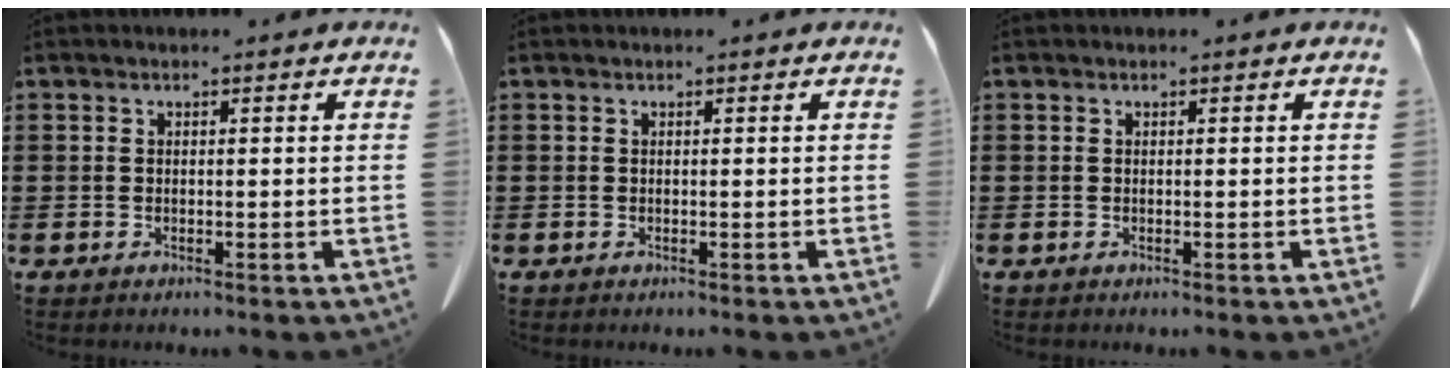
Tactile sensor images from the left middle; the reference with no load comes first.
{"total": 0.0}
{"total": 0.0}